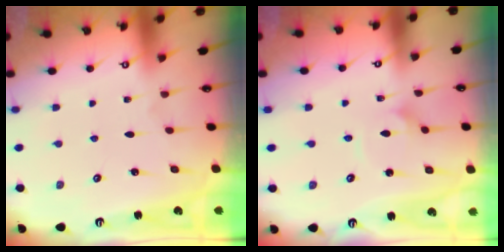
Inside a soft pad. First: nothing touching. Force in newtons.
{"total": 2.0, "press": 2.0, "slide": 0.1}